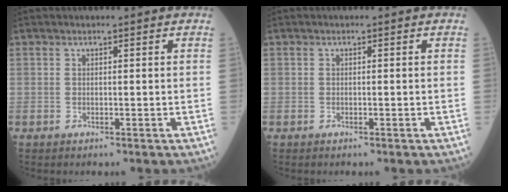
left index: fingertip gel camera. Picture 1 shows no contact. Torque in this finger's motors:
{"motor_torque": [0.00, 0.00, 0.00, 0.00]}